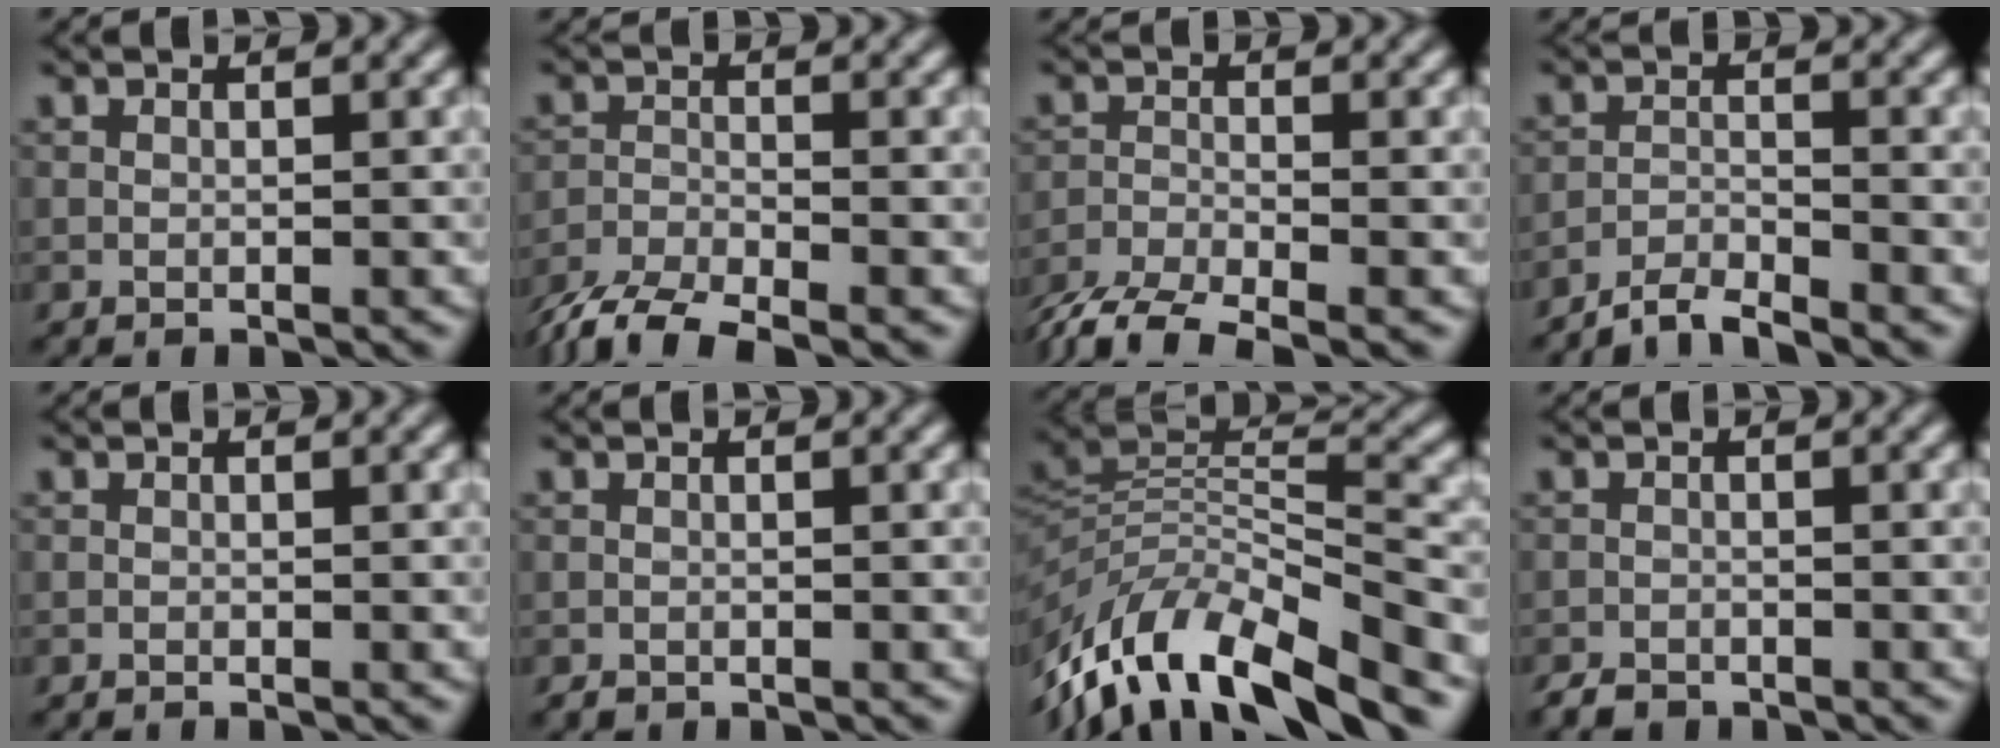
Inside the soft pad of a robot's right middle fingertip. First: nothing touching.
{"total": 5.6, "force": [-4.9, 1.3, 2.4], "torque": [-0.049, -0.005, -0.087]}
{"total": 4.6, "force": [-4.1, 1.0, 2.0], "torque": [-0.041, -0.004, -0.074]}
{"total": 3.1, "force": [-3.1, 0.1, 0.6], "torque": [-0.008, 0.011, -0.061]}
{"total": 0.0}
{"total": 0.6, "force": [-0.5, -0.1, -0.3], "torque": [0.004, 0.008, -0.003]}
{"total": 11.0, "force": [-6.8, 3.5, 7.9], "torque": [-0.161, 0.025, -0.112]}
{"total": 1.6, "force": [-1.6, 0.2, -0.2], "torque": [0.003, 0.006, -0.023]}